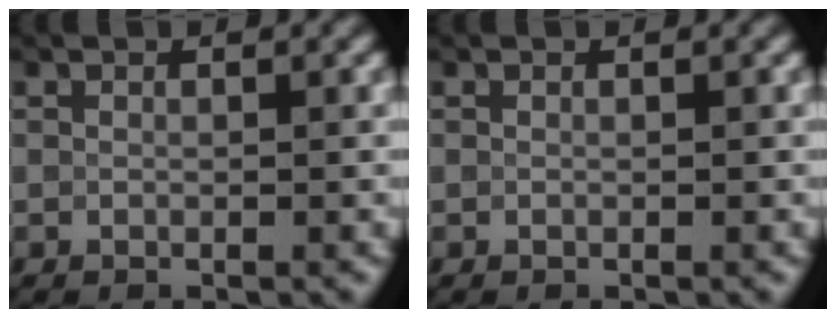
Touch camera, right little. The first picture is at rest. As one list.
[{"total": 0.0}]